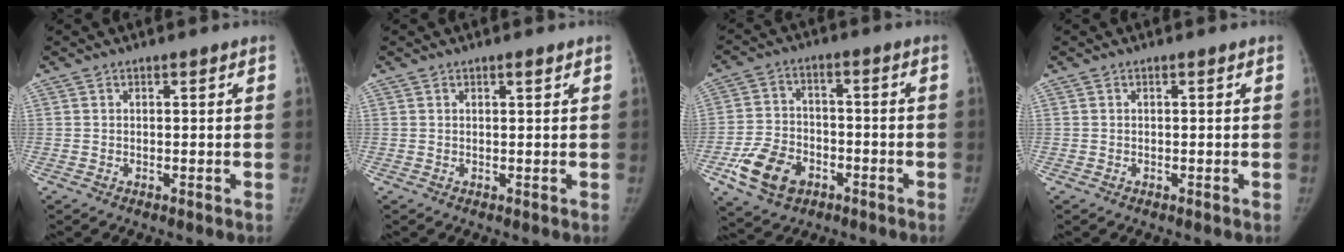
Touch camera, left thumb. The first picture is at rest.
{"total": 0.8, "force": [0.6, 0.1, 0.6], "torque": [-0.009, -0.003, 0.010]}
{"total": 11.2, "force": [-5.3, 7.7, 6.1], "torque": [-0.097, 0.021, -0.091]}
{"total": 0.0}